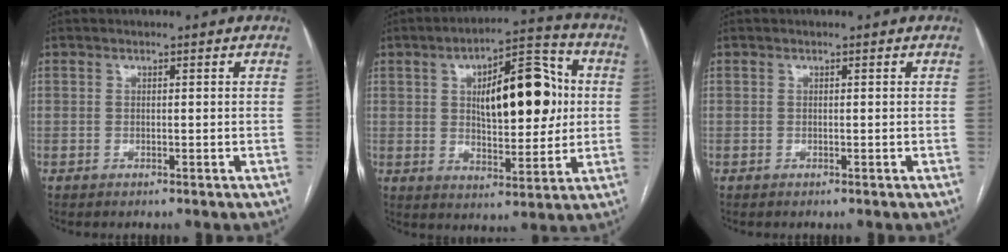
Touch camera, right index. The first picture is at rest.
{"total": 15.6, "force": [2.8, 5.9, 14.2], "torque": [-0.211, 0.025, 0.046]}
{"total": 0.0}